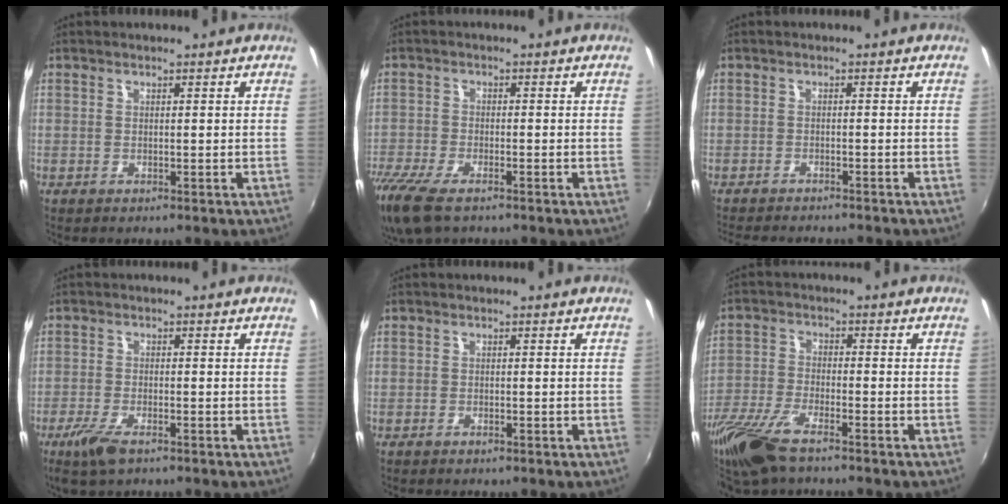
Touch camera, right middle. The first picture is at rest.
{"total": 11.7, "force": [-8.4, 4.3, 6.9], "torque": [-0.172, -0.052, -0.157]}
{"total": 7.4, "force": [-6.8, 0.9, 2.8], "torque": [-0.065, -0.018, -0.104]}
{"total": 5.5, "force": [-3.6, 1.7, 3.8], "torque": [-0.097, -0.016, -0.070]}
{"total": 0.7, "force": [-0.5, 0.5, 0.0], "torque": [-0.002, -0.002, -0.011]}
{"total": 10.8, "force": [-7.8, 2.9, 6.9], "torque": [-0.165, -0.030, -0.159]}